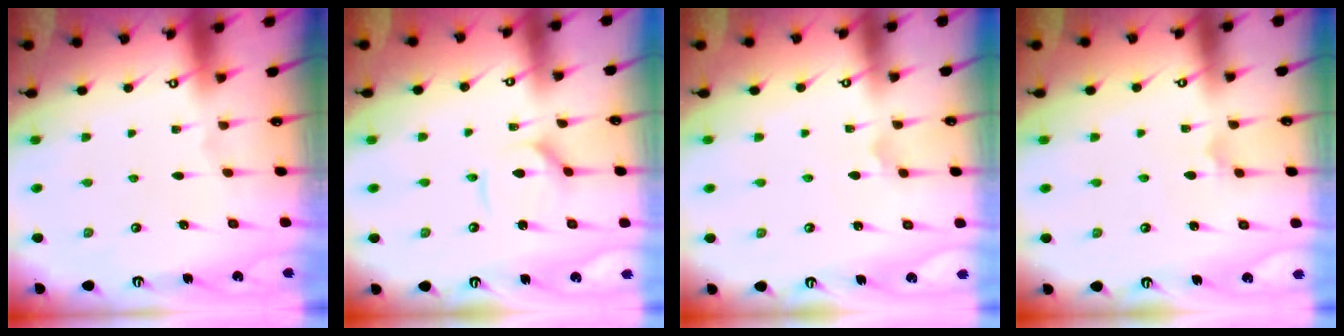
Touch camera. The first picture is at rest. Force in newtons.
{"total": 4.4, "press": 4.4, "slide": 0.5}
{"total": 1.9, "press": 1.9, "slide": 0.1}
{"total": 3.0, "press": 3.0, "slide": 0.2}